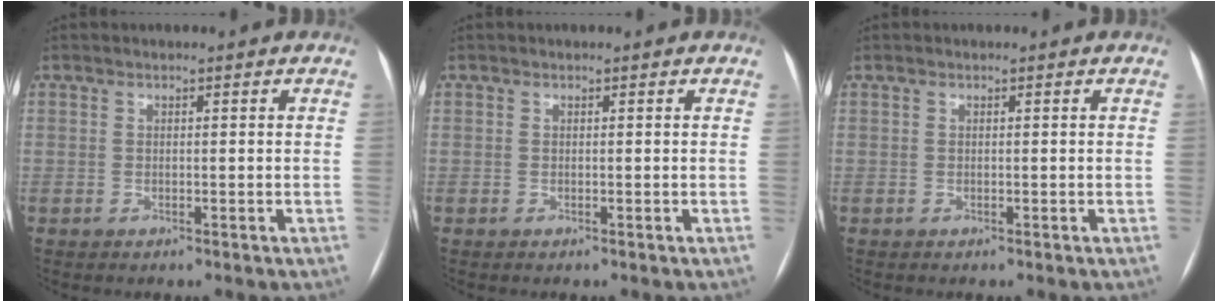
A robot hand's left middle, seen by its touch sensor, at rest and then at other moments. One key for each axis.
{"total": 0.0}
{"total": 0.0}